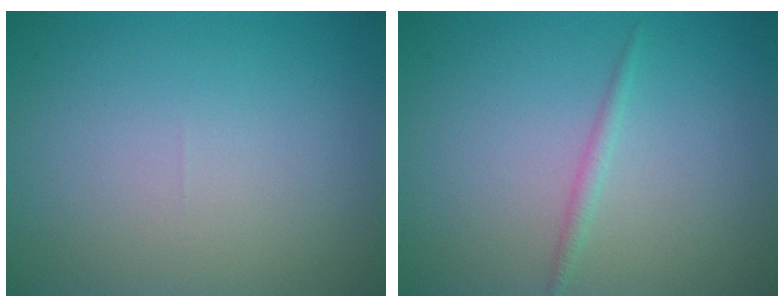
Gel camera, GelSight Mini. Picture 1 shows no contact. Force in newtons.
{"total": 1.0, "press": 1.0, "slide": 0.1}